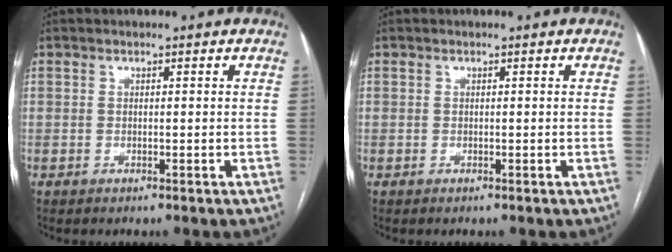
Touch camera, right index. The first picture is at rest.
{"total": 0.0}